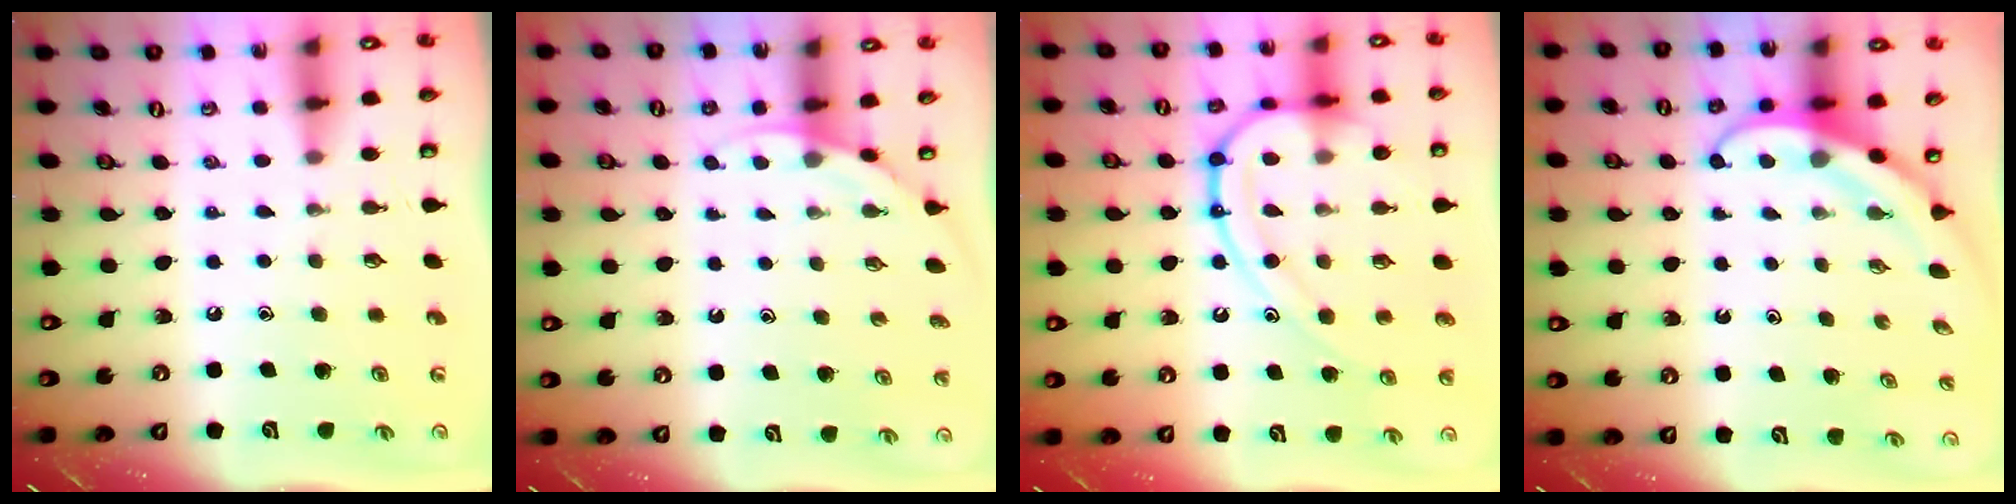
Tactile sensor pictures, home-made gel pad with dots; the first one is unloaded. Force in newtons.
{"total": 3.7, "press": 3.7, "slide": 0.1}
{"total": 17.4, "press": 17.4, "slide": 1.6}
{"total": 3.7, "press": 3.7, "slide": 0.3}